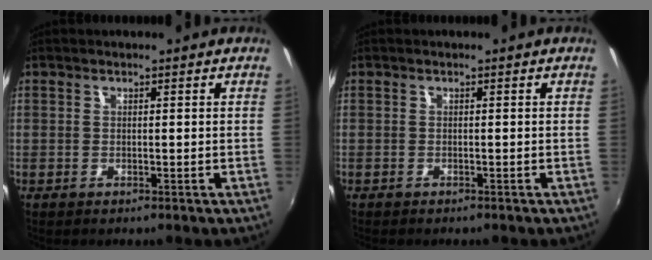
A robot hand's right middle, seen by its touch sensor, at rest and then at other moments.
{"total": 0.9, "force": [-0.8, 0.1, 0.3], "torque": [-0.009, -0.004, -0.012]}